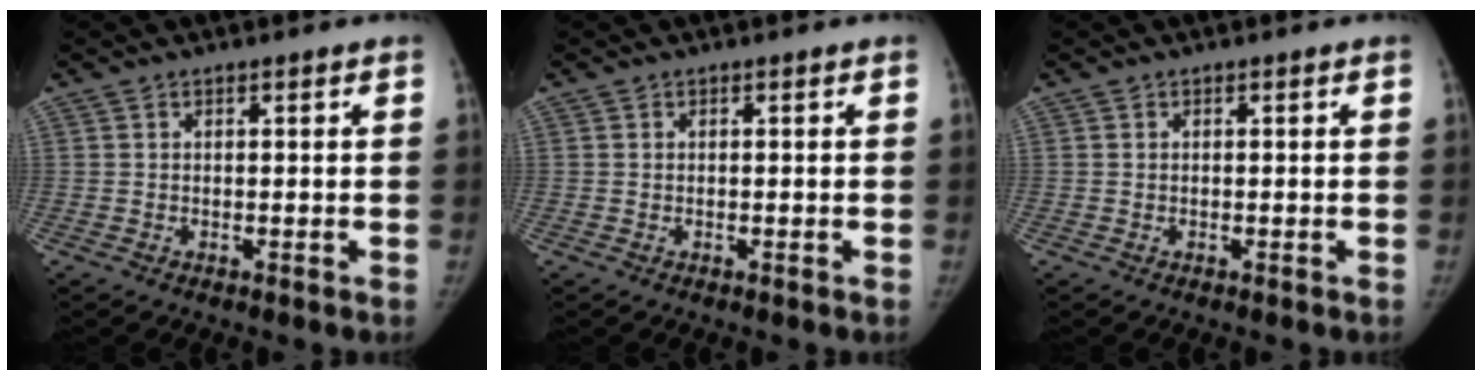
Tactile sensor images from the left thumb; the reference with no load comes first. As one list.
[{"total": 0.0}, {"total": 0.0}]